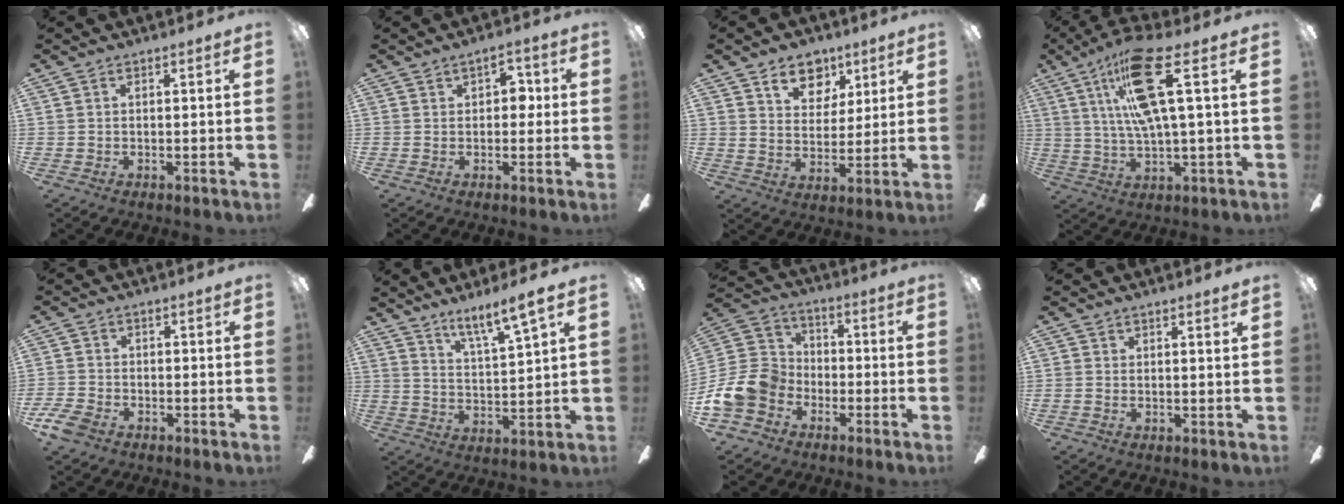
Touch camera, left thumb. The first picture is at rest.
{"total": 4.2, "force": [1.0, 2.6, 3.2], "torque": [-0.030, -0.002, 0.009]}
{"total": 10.3, "force": [6.3, 6.8, 4.4], "torque": [-0.048, -0.027, 0.111]}
{"total": 17.9, "force": [6.9, 4.3, 15.9], "torque": [-0.294, -0.007, 0.105]}
{"total": 5.1, "force": [-3.3, 3.1, 2.4], "torque": [-0.066, 0.008, -0.067]}
{"total": 8.3, "force": [7.0, 0.4, 4.4], "torque": [-0.080, -0.044, 0.119]}
{"total": 13.7, "force": [-5.5, 10.8, 6.3], "torque": [-0.152, 0.047, -0.099]}
{"total": 1.2, "force": [0.8, -0.2, 0.9], "torque": [-0.010, -0.007, 0.013]}